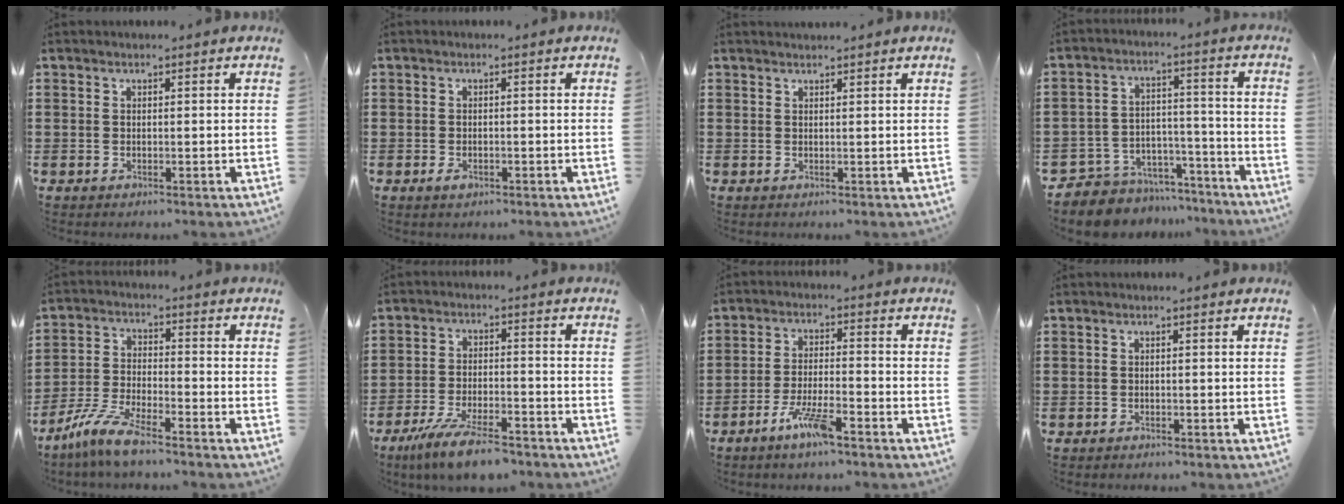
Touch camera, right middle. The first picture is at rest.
{"total": 1.0, "force": [-0.6, 0.5, 0.7], "torque": [-0.014, -0.003, -0.011]}
{"total": 0.8, "force": [0.8, 0.0, 0.0], "torque": [-0.002, 0.000, 0.015]}
{"total": 6.9, "force": [-6.5, 2.2, 0.0], "torque": [-0.004, 0.021, -0.131]}
{"total": 7.2, "force": [-6.0, 0.6, 4.0], "torque": [-0.102, -0.013, -0.122]}
{"total": 7.6, "force": [-6.3, 1.2, 4.0], "torque": [-0.085, -0.002, -0.120]}
{"total": 6.2, "force": [-4.0, 1.0, 4.6], "torque": [-0.099, -0.005, -0.075]}
{"total": 0.5, "force": [-0.5, 0.2, 0.0], "torque": [-0.001, 0.002, -0.011]}